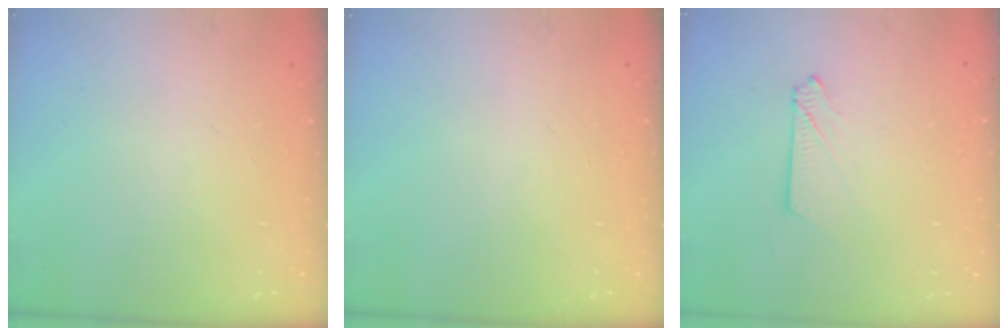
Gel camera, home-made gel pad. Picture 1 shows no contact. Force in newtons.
{"total": 0.0}
{"total": 3.0, "press": 3.0, "slide": 0.4}